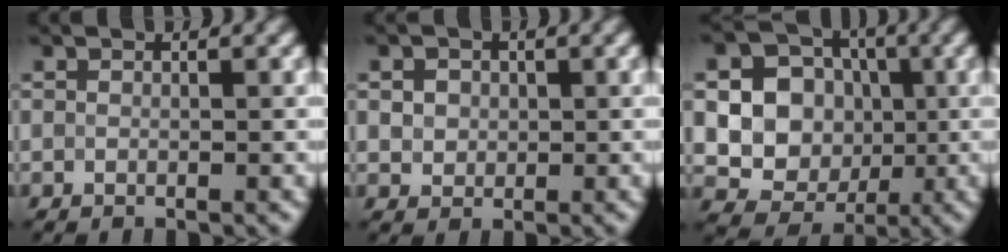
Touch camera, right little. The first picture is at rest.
{"total": 2.9, "force": [1.0, 2.3, 1.4], "torque": [-0.024, 0.013, 0.008]}
{"total": 11.0, "force": [0.2, 10.2, 4.1], "torque": [-0.095, 0.026, -0.010]}